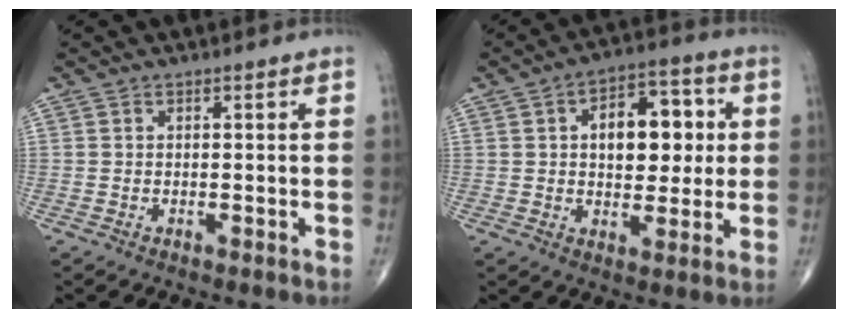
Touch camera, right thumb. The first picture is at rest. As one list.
[{"total": 12.6, "force": [2.0, 7.6, 9.9], "torque": [-0.103, 0.012, 0.028]}]